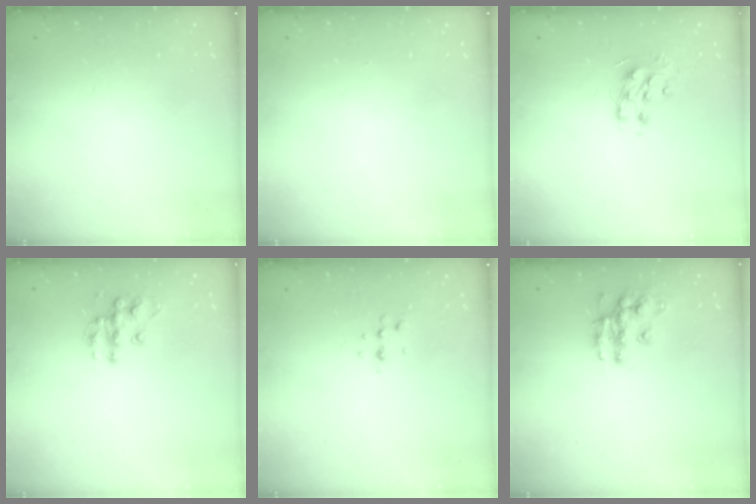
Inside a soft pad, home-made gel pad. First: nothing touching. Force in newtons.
{"total": 0.0}
{"total": 8.4, "press": 8.4, "slide": 0.2}
{"total": 10.8, "press": 10.8, "slide": 0.6}
{"total": 3.8, "press": 3.6, "slide": 1.3}
{"total": 11.9, "press": 11.9, "slide": 0.9}